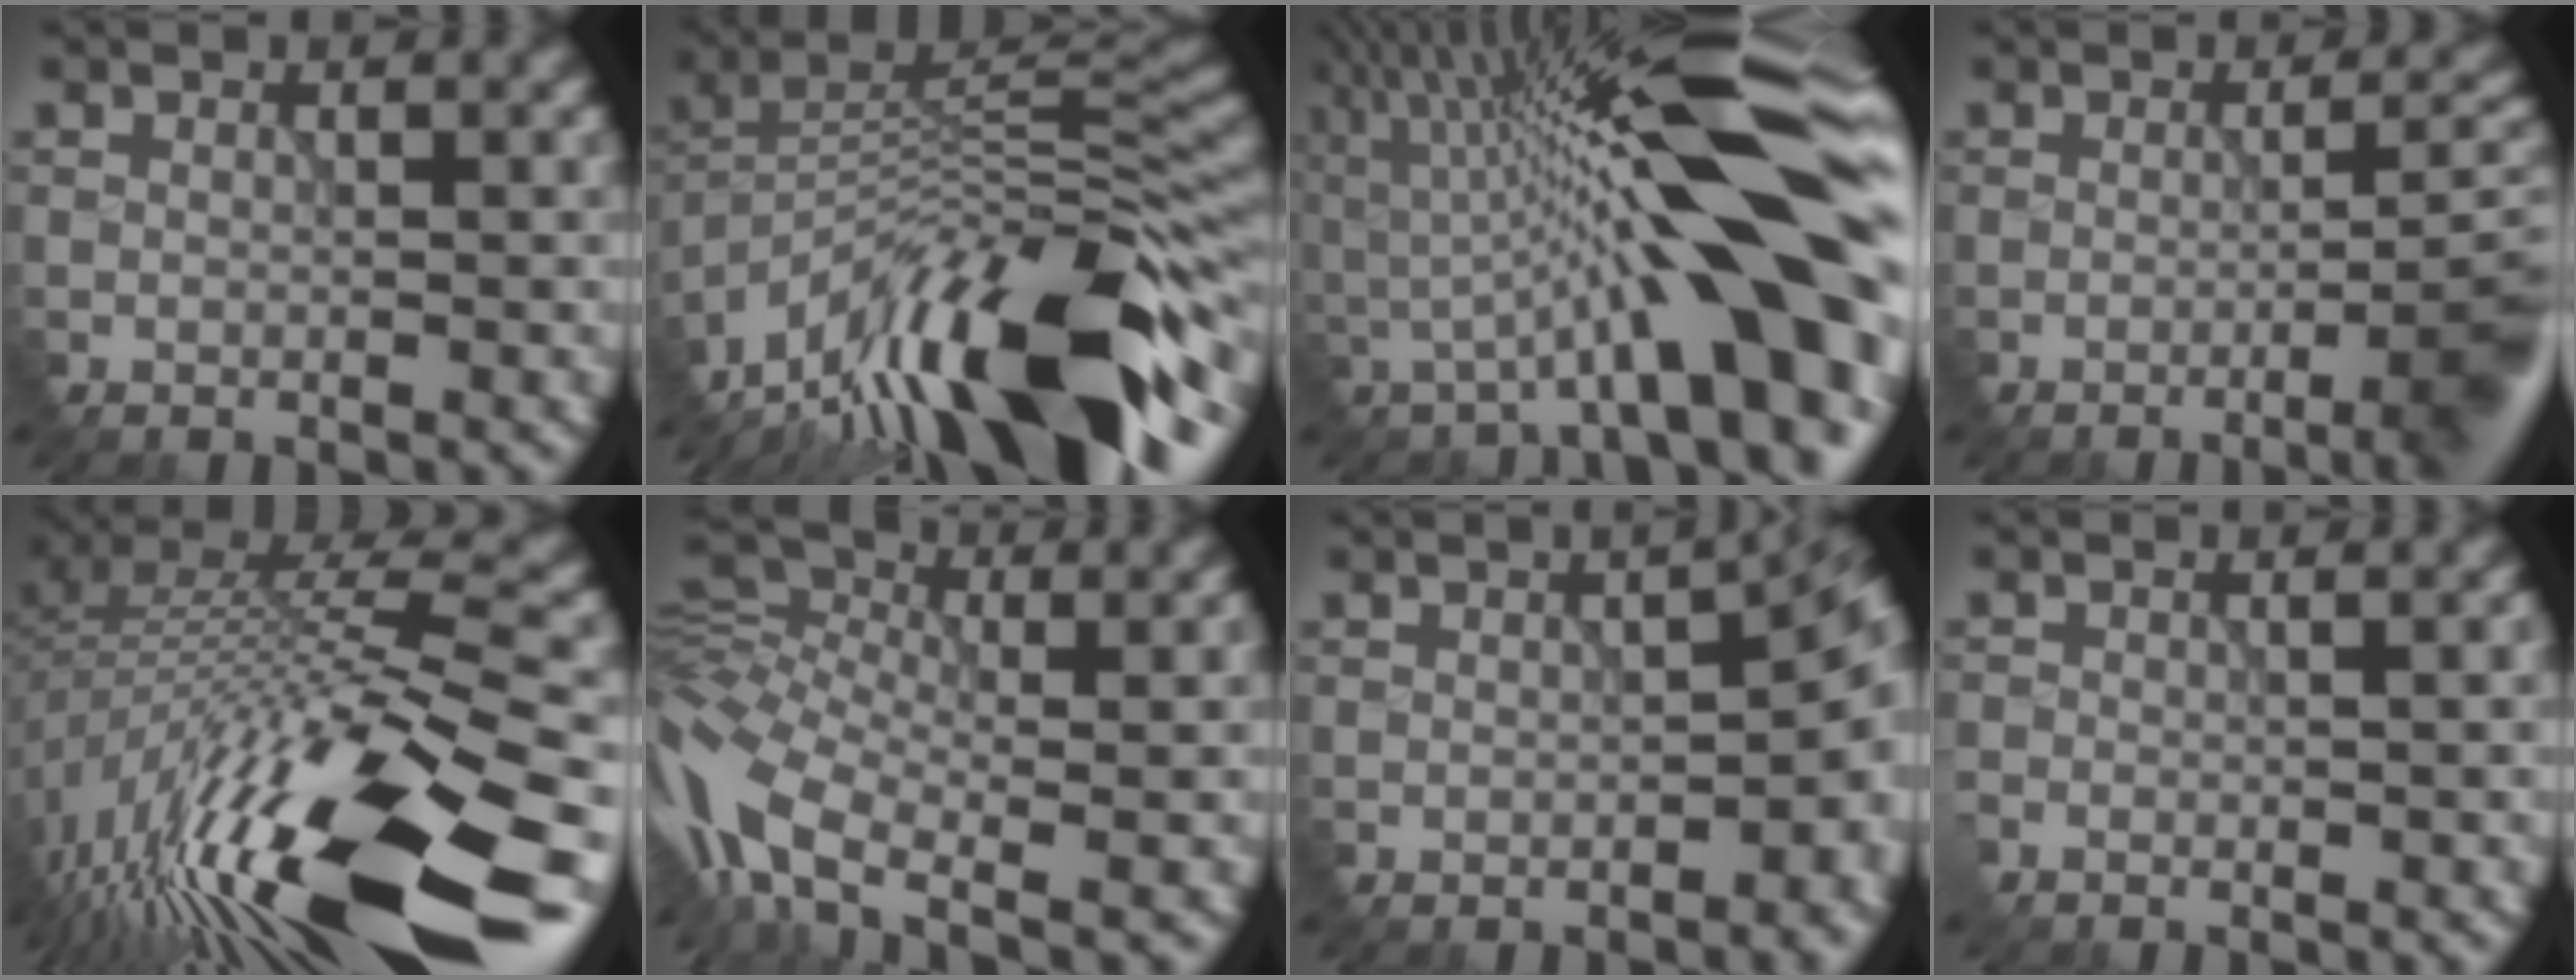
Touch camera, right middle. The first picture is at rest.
{"total": 16.7, "force": [-10.6, 4.5, 12.1], "torque": [-0.210, 0.028, -0.186]}
{"total": 15.9, "force": [0.6, 3.5, 15.5], "torque": [-0.213, 0.028, 0.007]}
{"total": 5.8, "force": [-1.7, 1.1, 5.5], "torque": [-0.072, 0.000, -0.020]}
{"total": 16.3, "force": [-7.6, 4.6, 13.6], "torque": [-0.237, 0.019, -0.135]}
{"total": 10.7, "force": [-5.0, 4.7, 8.2], "torque": [-0.185, -0.003, -0.103]}
{"total": 6.1, "force": [-0.7, 2.3, 5.6], "torque": [-0.055, -0.003, 0.000]}
{"total": 1.2, "force": [-0.6, 0.5, 1.0], "torque": [-0.003, 0.004, -0.006]}